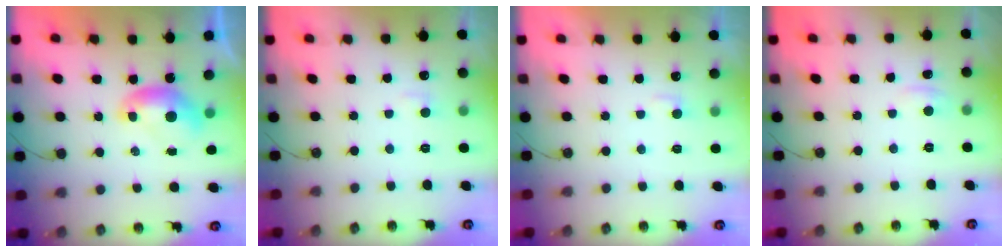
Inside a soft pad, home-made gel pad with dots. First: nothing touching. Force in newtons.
{"total": 2.1, "press": 2.1, "slide": 0.6}
{"total": 2.8, "press": 2.7, "slide": 0.4}
{"total": 1.5, "press": 1.3, "slide": 0.7}